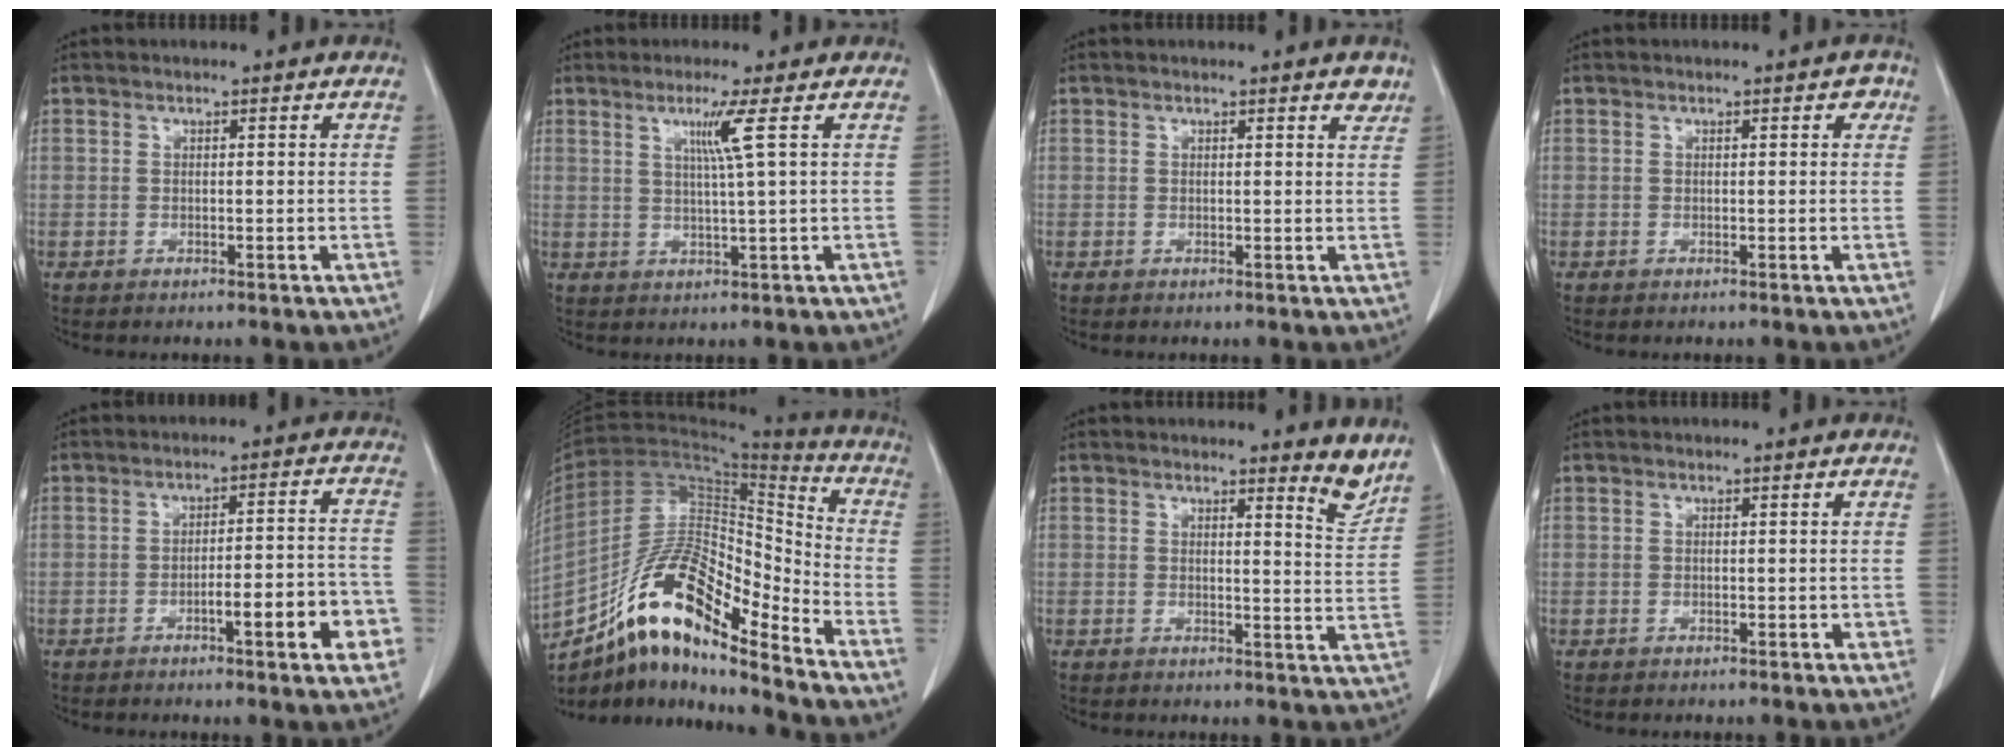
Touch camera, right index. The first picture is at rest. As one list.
[{"total": 4.2, "force": [1.6, -1.5, 3.6], "torque": [-0.072, -0.007, 0.034]}, {"total": 1.6, "force": [1.4, 0.4, 0.8], "torque": [-0.009, -0.006, 0.011]}, {"total": 1.3, "force": [0.5, 0.7, 1.0], "torque": [-0.007, 0.005, 0.004]}, {"total": 9.2, "force": [-3.8, 1.6, 8.2], "torque": [-0.101, 0.020, -0.047]}, {"total": 17.0, "force": [-11.9, 4.1, 11.5], "torque": [-0.208, 0.030, -0.209]}, {"total": 3.9, "force": [3.6, 0.2, 1.5], "torque": [-0.021, -0.038, 0.029]}, {"total": 0.9, "force": [-0.1, 0.6, 0.7], "torque": [-0.004, 0.003, 0.000]}]